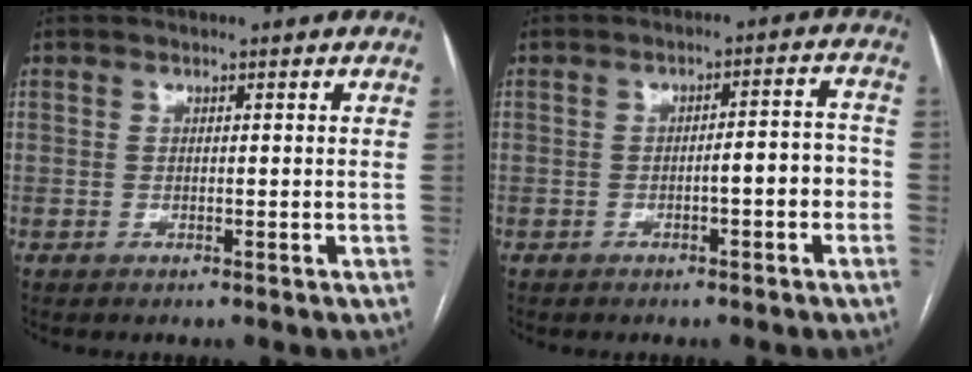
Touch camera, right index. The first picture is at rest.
{"total": 4.3, "force": [-1.6, 0.9, 4.0], "torque": [-0.053, 0.022, -0.020]}